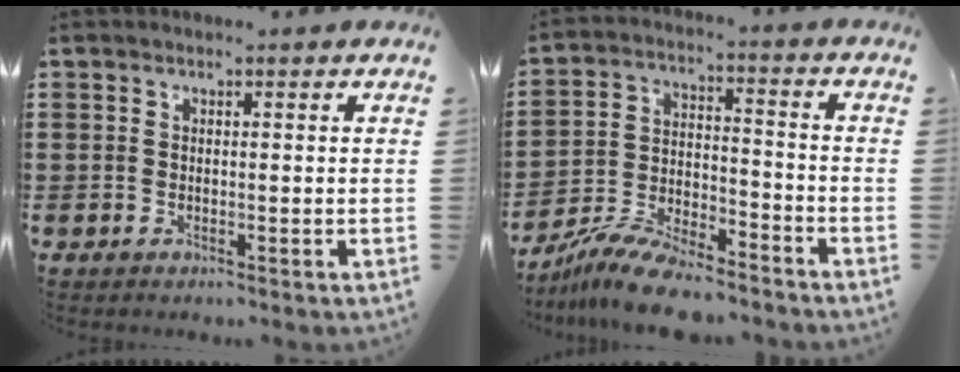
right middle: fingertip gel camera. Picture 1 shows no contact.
{"total": 9.9, "force": [-9.0, 1.5, 3.8], "torque": [-0.071, 0.021, -0.173]}